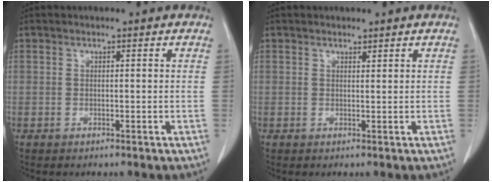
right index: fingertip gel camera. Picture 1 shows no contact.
{"total": 0.7, "force": [0.7, 0.1, 0.2], "torque": [-0.007, -0.003, 0.013]}